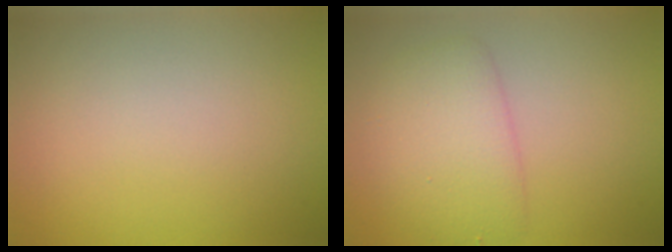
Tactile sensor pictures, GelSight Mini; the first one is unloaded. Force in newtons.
{"total": 4.3, "press": 4.3, "slide": 0.0}